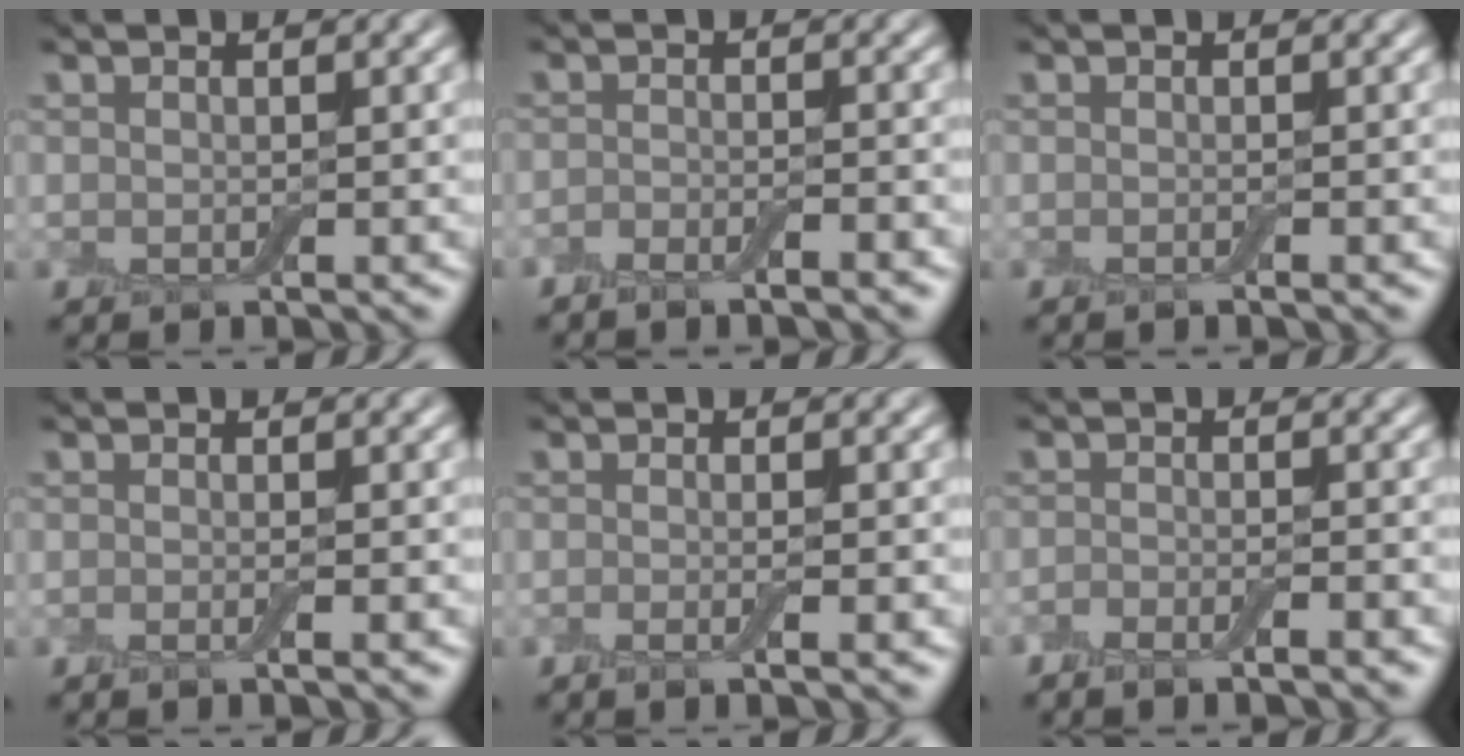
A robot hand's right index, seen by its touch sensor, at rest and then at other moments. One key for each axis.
{"total": 2.3, "fx": -1.7, "fy": 0.3, "fz": 1.5, "tx": -0.030, "ty": 0.000, "tz": -0.033}
{"total": 0.7, "fx": -0.3, "fy": 0.1, "fz": 0.6, "tx": -0.006, "ty": -0.004, "tz": -0.008}
{"total": 1.5, "fx": -0.5, "fy": 0.5, "fz": 1.4, "tx": -0.009, "ty": -0.002, "tz": -0.012}
{"total": 2.2, "fx": -0.6, "fy": 0.8, "fz": 2.0, "tx": -0.008, "ty": -0.001, "tz": -0.015}
{"total": 2.6, "fx": -1.8, "fy": 0.4, "fz": 1.8, "tx": -0.033, "ty": 0.003, "tz": -0.033}